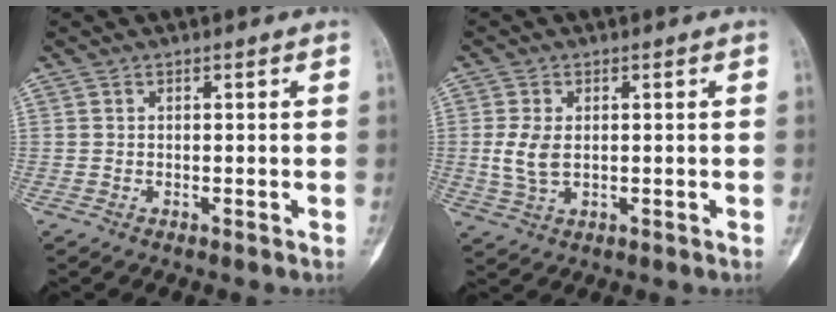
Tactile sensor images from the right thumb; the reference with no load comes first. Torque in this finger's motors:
{"motor_torque": [0.68, 0.25, 0.17, -0.52, 0.08]}